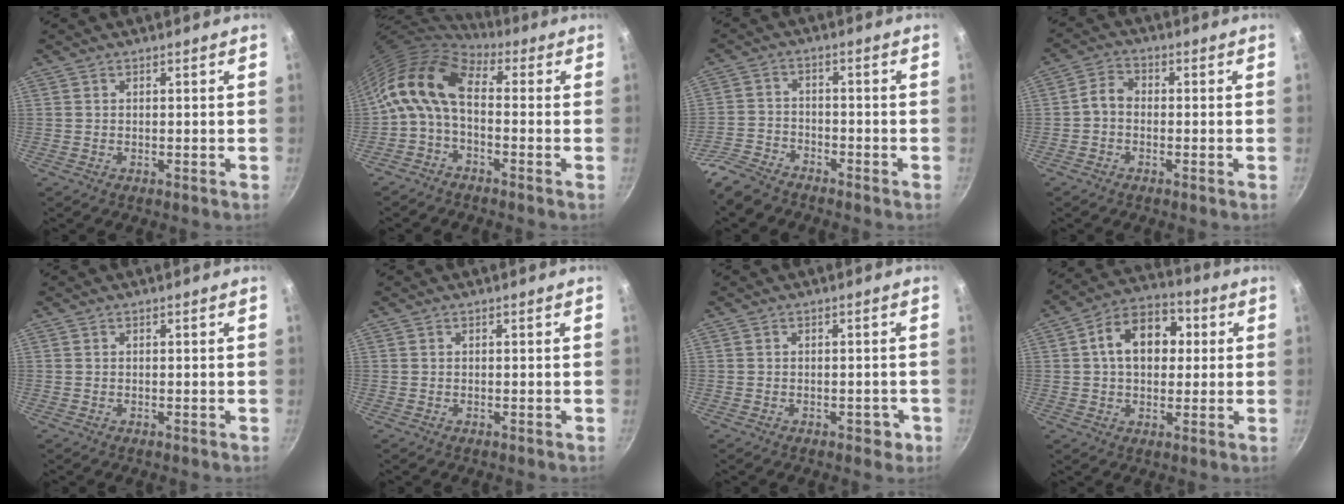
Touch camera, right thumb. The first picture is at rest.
{"total": 10.7, "force": [0.0, 5.8, 9.0], "torque": [-0.171, 0.028, -0.019]}
{"total": 6.3, "force": [-5.5, 2.6, 1.9], "torque": [-0.039, 0.041, -0.114]}
{"total": 3.4, "force": [-0.9, 2.5, 2.1], "torque": [-0.041, 0.022, -0.029]}
{"total": 0.0}
{"total": 0.0}
{"total": 2.4, "force": [-1.0, 1.6, 1.4], "torque": [0.004, 0.017, -0.004]}
{"total": 13.2, "force": [2.2, 9.2, 9.2], "torque": [-0.104, 0.021, 0.020]}